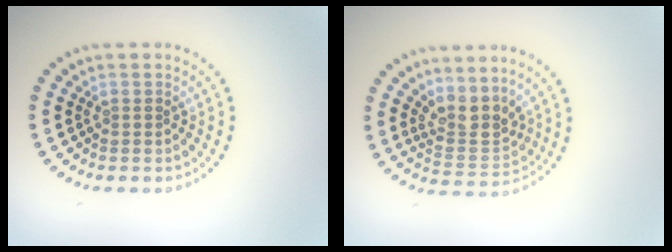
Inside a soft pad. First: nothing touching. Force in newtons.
{"total": 3.3, "press": 2.5, "slide": 2.1}